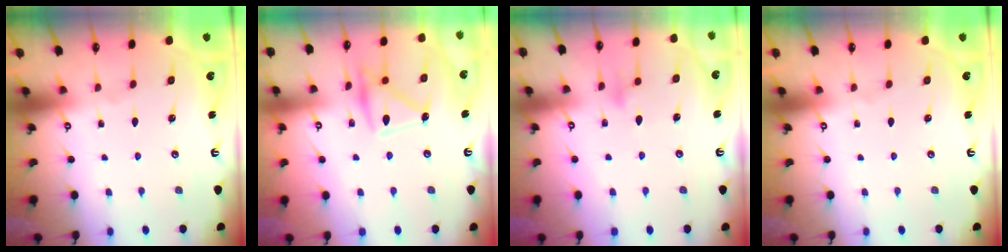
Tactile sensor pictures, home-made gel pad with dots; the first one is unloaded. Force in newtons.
{"total": 16.4, "press": 16.4, "slide": 1.1}
{"total": 10.6, "press": 10.6, "slide": 0.5}
{"total": 0.0}